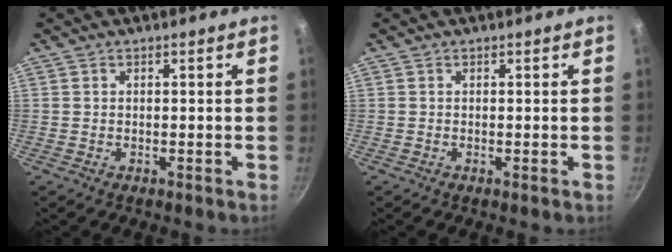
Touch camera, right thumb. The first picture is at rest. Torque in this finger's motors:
{"motor_torque": [2.03, 1.91, -0.12, -0.22, -0.08]}